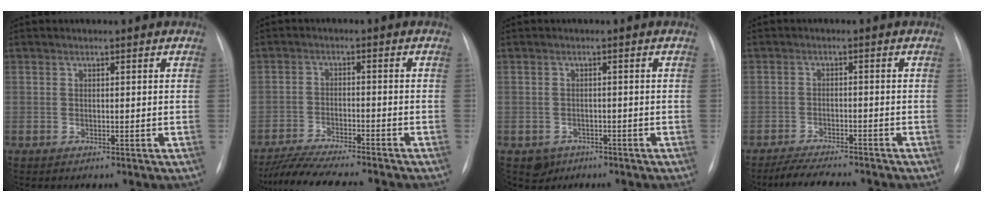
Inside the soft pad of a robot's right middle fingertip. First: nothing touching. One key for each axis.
{"total": 12.0, "fx": -10.6, "fy": 0.8, "fz": 5.5, "tx": -0.089, "ty": -0.015, "tz": -0.166}
{"total": 2.8, "fx": -1.6, "fy": 2.3, "fz": 0.2, "tx": -0.002, "ty": 0.007, "tz": -0.019}
{"total": 7.4, "fx": -6.6, "fy": 1.3, "fz": 3.1, "tx": -0.050, "ty": -0.016, "tz": -0.105}